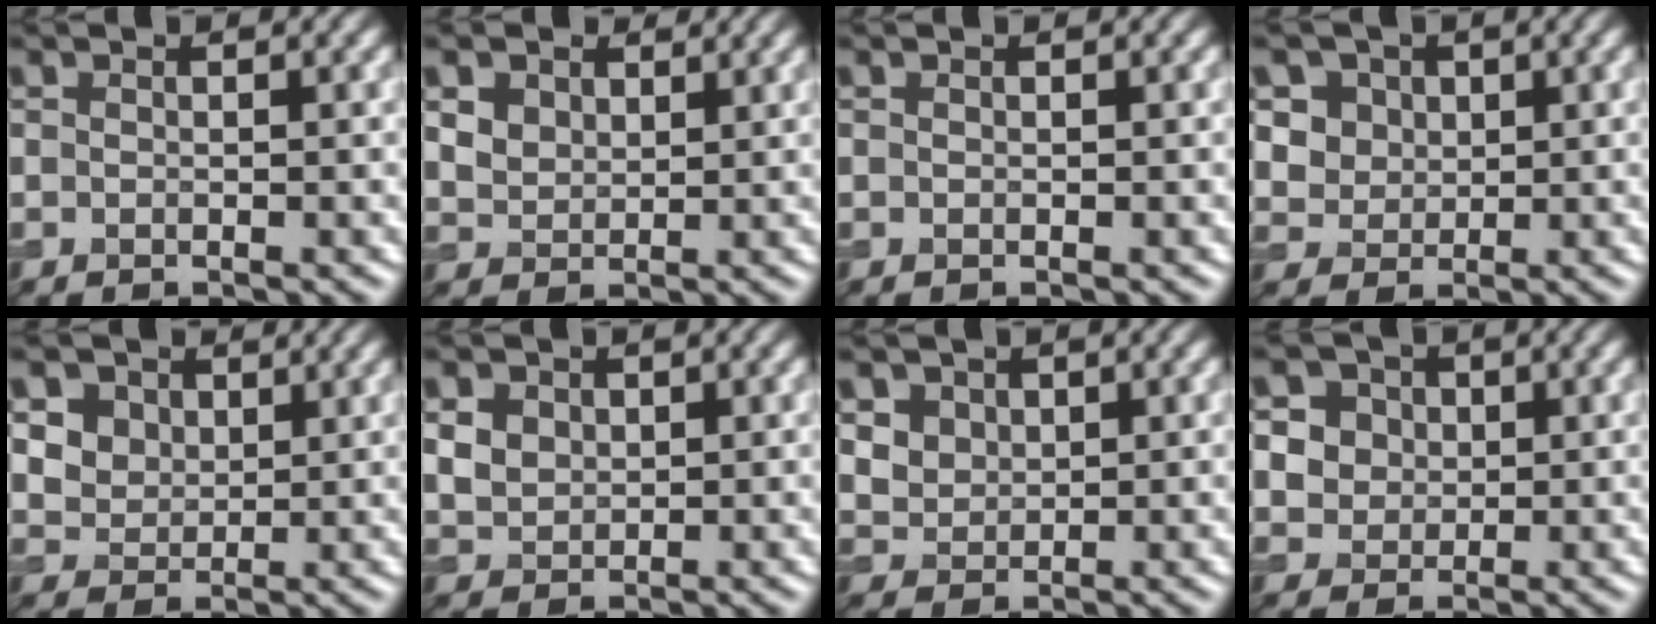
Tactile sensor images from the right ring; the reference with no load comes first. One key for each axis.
{"total": 4.3, "fx": 2.7, "fy": 2.8, "fz": 1.8, "tx": -0.065, "ty": -0.003, "tz": 0.054}
{"total": 0.0}
{"total": 5.2, "fx": 2.5, "fy": 4.1, "fz": 1.9, "tx": -0.043, "ty": -0.002, "tz": 0.045}
{"total": 5.5, "fx": 3.0, "fy": 4.0, "fz": 2.3, "tx": -0.079, "ty": -0.003, "tz": 0.064}
{"total": 3.0, "fx": 1.2, "fy": 2.3, "fz": 1.4, "tx": -0.039, "ty": 0.005, "tz": 0.026}
{"total": 4.0, "fx": 2.1, "fy": 2.9, "fz": 1.6, "tx": -0.056, "ty": 0.001, "tz": 0.052}
{"total": 6.2, "fx": 2.5, "fy": 5.1, "fz": 2.5, "tx": -0.052, "ty": 0.020, "tz": 0.032}